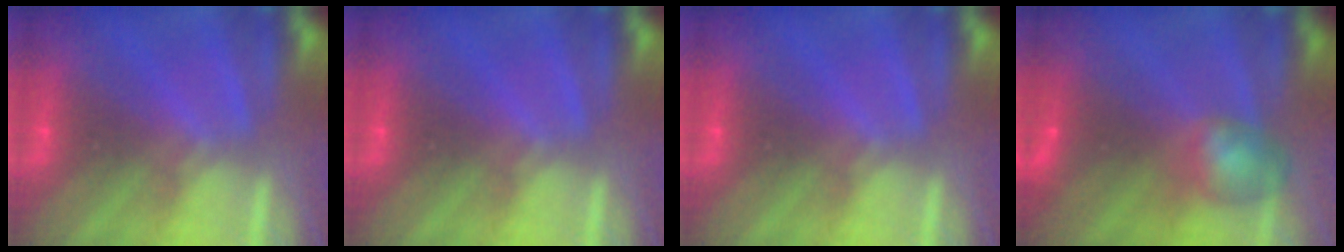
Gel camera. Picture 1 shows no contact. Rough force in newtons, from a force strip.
{"total": 0.0}
{"total": 0.0}
{"total": 5.5}